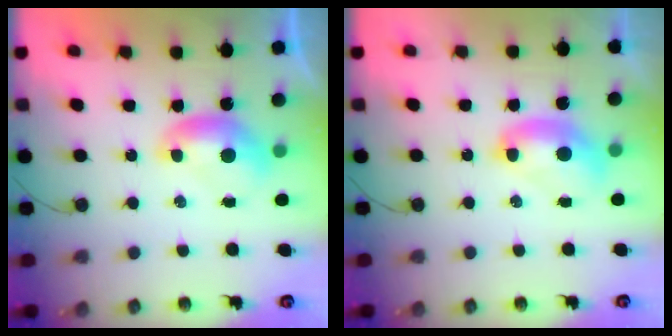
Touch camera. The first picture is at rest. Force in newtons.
{"total": 2.5, "press": 2.5, "slide": 0.1}